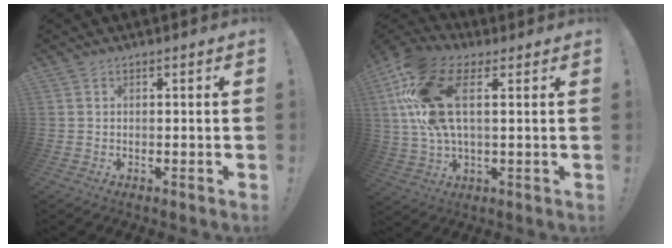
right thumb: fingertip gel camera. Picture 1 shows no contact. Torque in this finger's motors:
{"motor_torque": [1.74, 1.80, 1.48, 1.29, 0.61]}